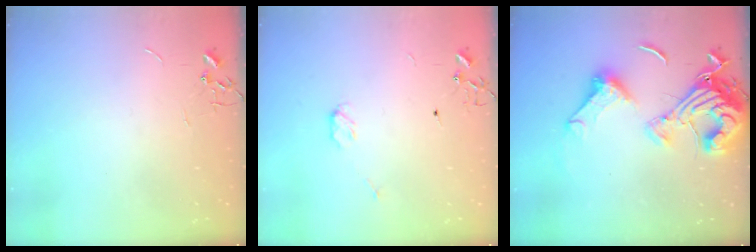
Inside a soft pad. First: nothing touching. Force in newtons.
{"total": 3.9, "press": 3.9, "slide": 0.2}
{"total": 18.8, "press": 18.7, "slide": 1.8}